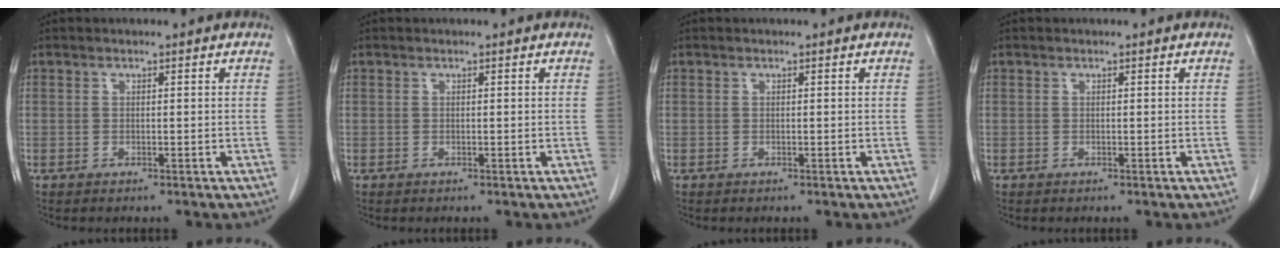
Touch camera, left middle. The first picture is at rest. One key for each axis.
{"total": 0.0}
{"total": 0.0}
{"total": 0.0}